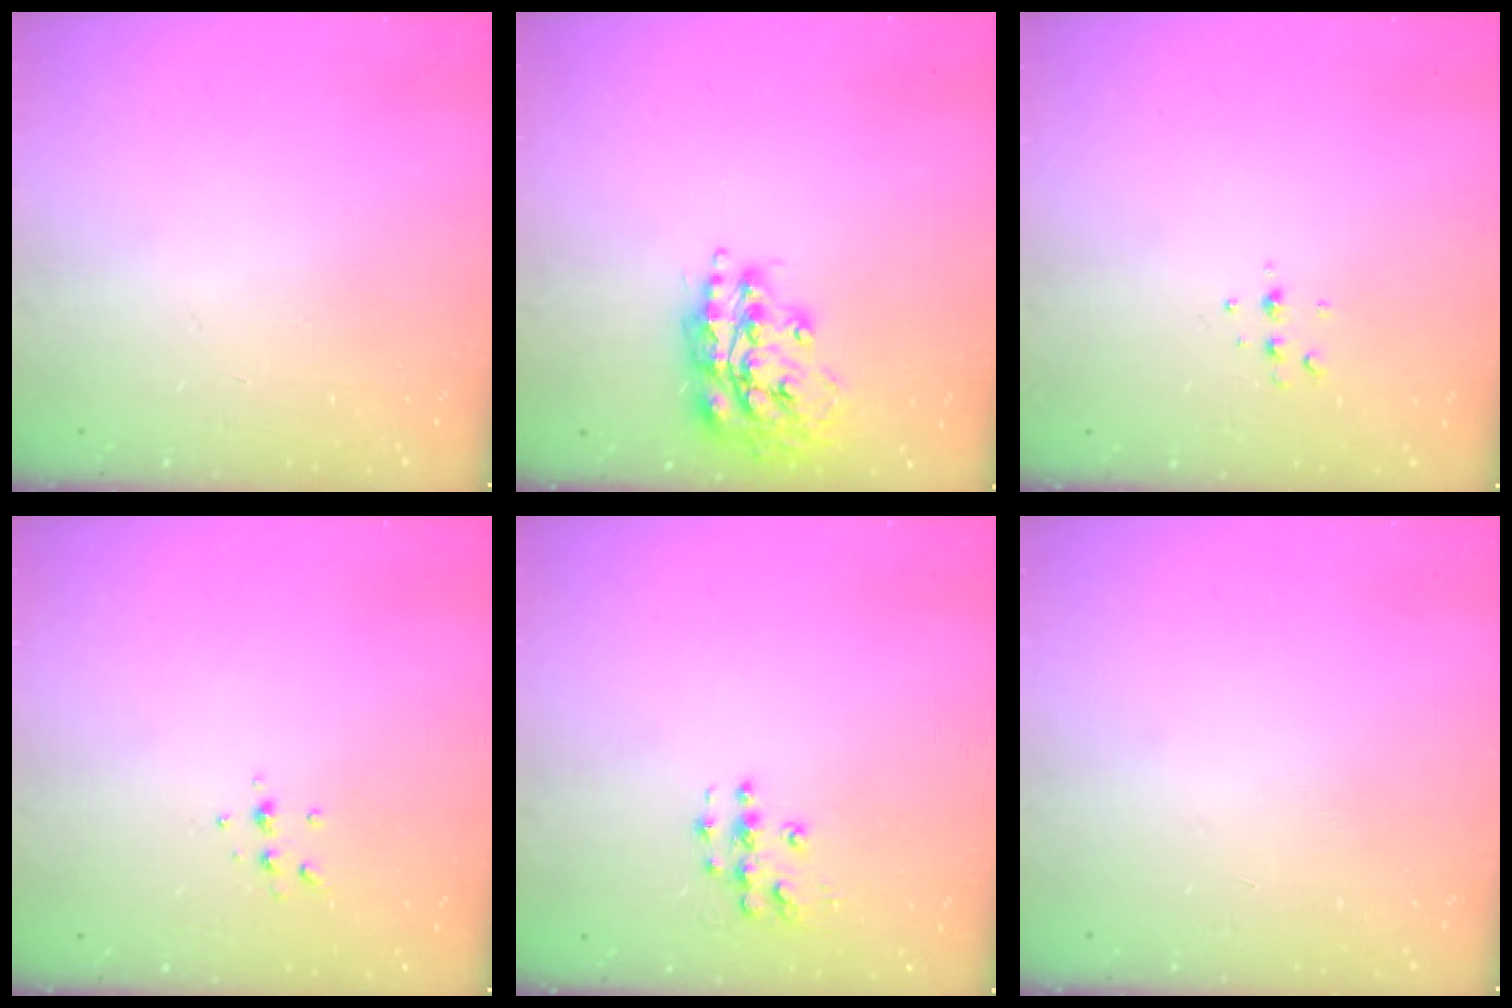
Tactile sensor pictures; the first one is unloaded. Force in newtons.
{"total": 16.2, "press": 16.2, "slide": 1.4}
{"total": 4.7, "press": 4.6, "slide": 0.6}
{"total": 5.4, "press": 5.4, "slide": 0.7}
{"total": 6.6, "press": 6.6, "slide": 0.3}
{"total": 0.0}